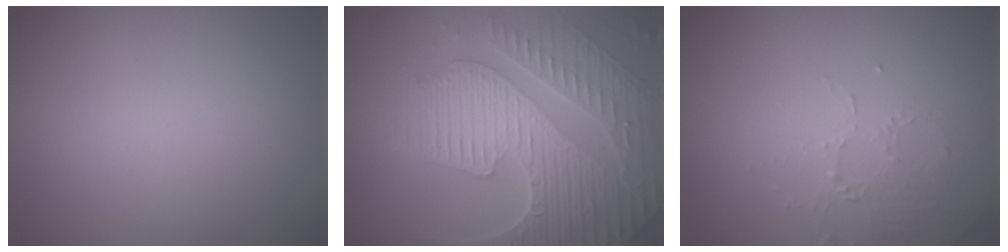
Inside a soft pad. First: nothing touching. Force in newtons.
{"total": 9.9, "press": 6.5, "slide": 7.4}
{"total": 2.1, "press": 2.1, "slide": 0.4}